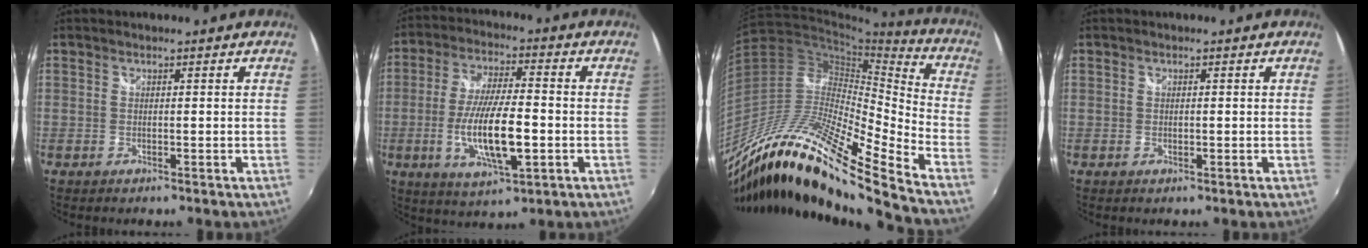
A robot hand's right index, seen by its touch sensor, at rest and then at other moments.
{"total": 13.7, "force": [-3.2, 3.6, 12.8], "torque": [-0.251, -0.013, -0.054]}
{"total": 23.2, "force": [-17.2, 2.4, 15.5], "torque": [-0.262, -0.033, -0.320]}
{"total": 0.6, "force": [0.1, 0.3, 0.6], "torque": [-0.011, 0.000, 0.001]}